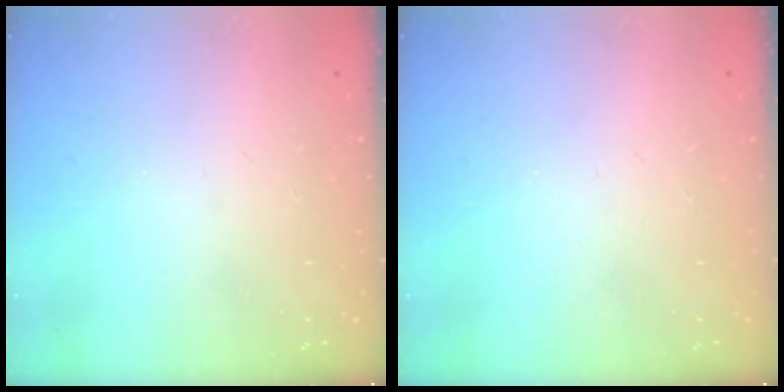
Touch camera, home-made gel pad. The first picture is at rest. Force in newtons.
{"total": 0.0}